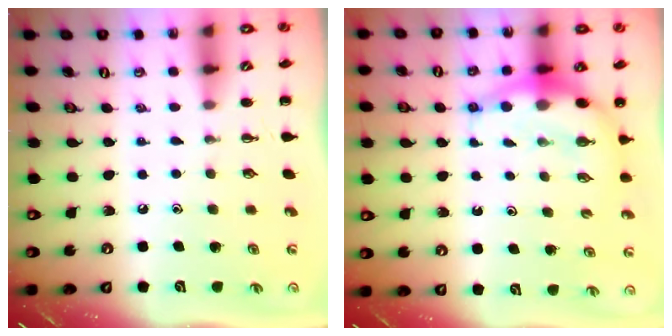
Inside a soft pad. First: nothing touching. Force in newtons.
{"total": 7.1, "press": 7.0, "slide": 1.4}